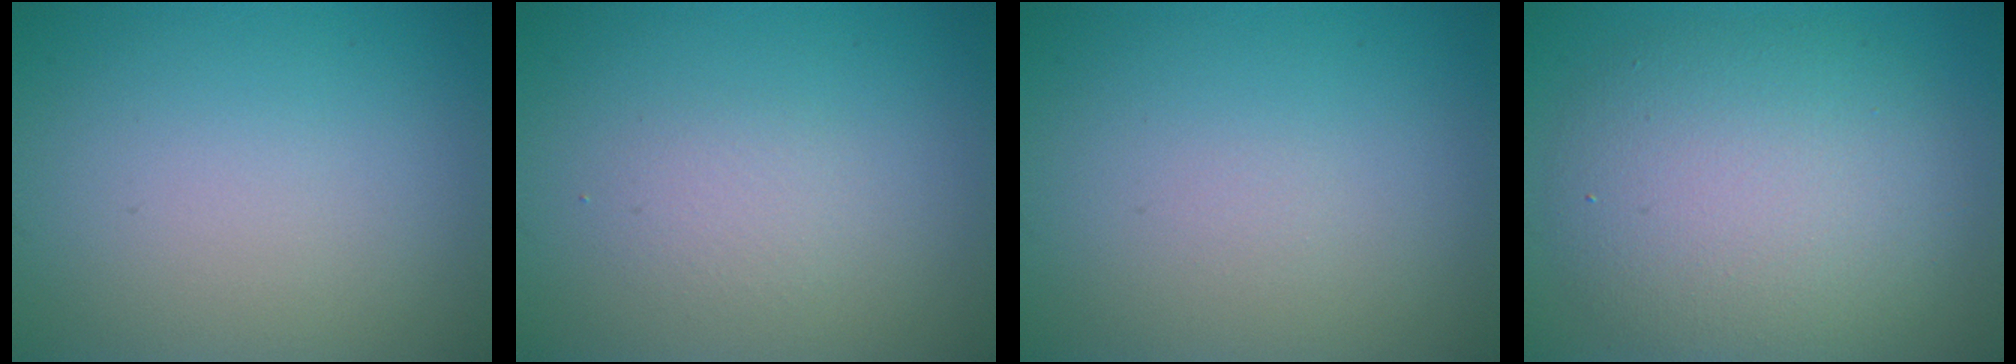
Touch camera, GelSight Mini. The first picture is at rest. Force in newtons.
{"total": 1.4, "press": 1.4, "slide": 0.1}
{"total": 0.0}
{"total": 8.1, "press": 8.1, "slide": 0.3}